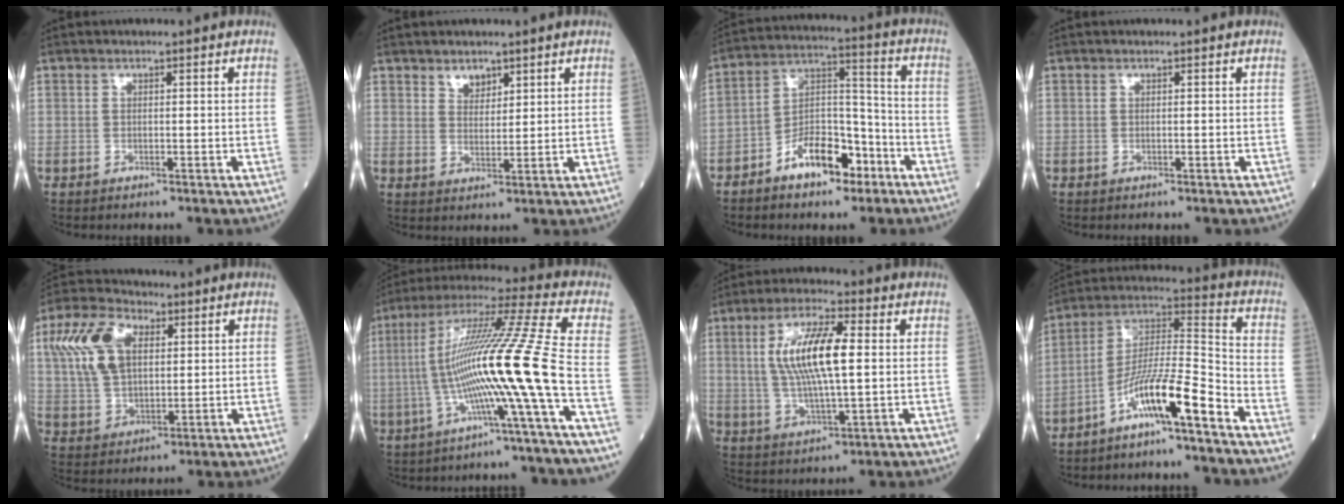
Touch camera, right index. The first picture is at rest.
{"total": 2.8, "force": [2.1, 1.5, 1.1], "torque": [-0.019, -0.003, 0.039]}
{"total": 10.5, "force": [-6.3, 4.7, 6.9], "torque": [-0.125, 0.026, -0.106]}
{"total": 0.0}
{"total": 11.5, "force": [3.9, 6.4, 8.8], "torque": [-0.202, 0.028, 0.078]}
{"total": 17.1, "force": [-3.8, -2.7, 16.5], "torque": [-0.310, 0.010, -0.081]}
{"total": 11.9, "force": [1.8, 2.5, 11.5], "torque": [-0.230, 0.008, 0.035]}
{"total": 10.9, "force": [-6.9, 0.0, 8.5], "torque": [-0.166, 0.008, -0.130]}